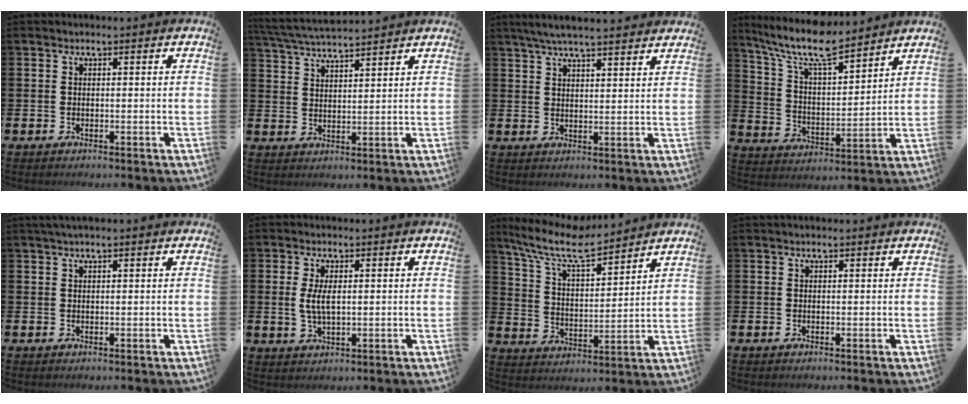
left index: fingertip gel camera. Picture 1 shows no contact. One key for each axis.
{"total": 5.0, "fx": 4.9, "fy": 0.3, "fz": 1.0, "tx": -0.036, "ty": -0.026, "tz": 0.088}
{"total": 5.6, "fx": 5.2, "fy": 0.4, "fz": 1.8, "tx": -0.044, "ty": -0.017, "tz": 0.094}
{"total": 10.5, "fx": 9.2, "fy": 2.0, "fz": 4.7, "tx": -0.124, "ty": -0.046, "tz": 0.163}
{"total": 1.6, "fx": 1.3, "fy": 0.2, "fz": 0.9, "tx": -0.015, "ty": 0.002, "tz": 0.023}
{"total": 3.3, "fx": 0.7, "fy": 1.2, "fz": 3.0, "tx": -0.051, "ty": 0.002, "tz": 0.009}
{"total": 9.7, "fx": 8.5, "fy": 1.9, "fz": 4.2, "tx": -0.113, "ty": -0.045, "tz": 0.150}
{"total": 0.6, "fx": 0.5, "fy": 0.1, "fz": 0.2, "tx": 0.008, "ty": -0.003, "tz": 0.007}